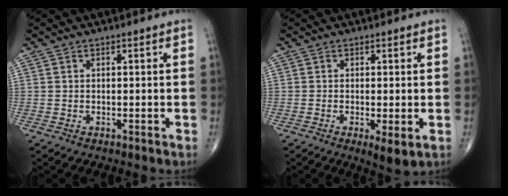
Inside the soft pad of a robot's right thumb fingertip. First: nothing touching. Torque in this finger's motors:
{"motor_torque": [-0.21, 0.04, -0.16, -0.15, -0.02]}